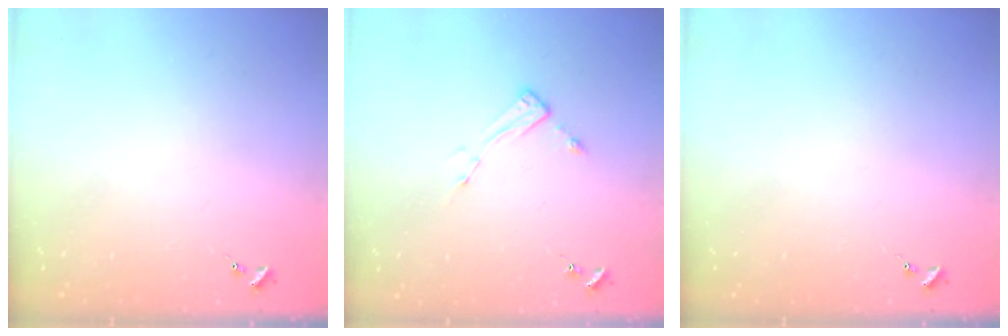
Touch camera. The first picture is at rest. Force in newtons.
{"total": 4.4, "press": 4.4, "slide": 0.3}
{"total": 0.0}